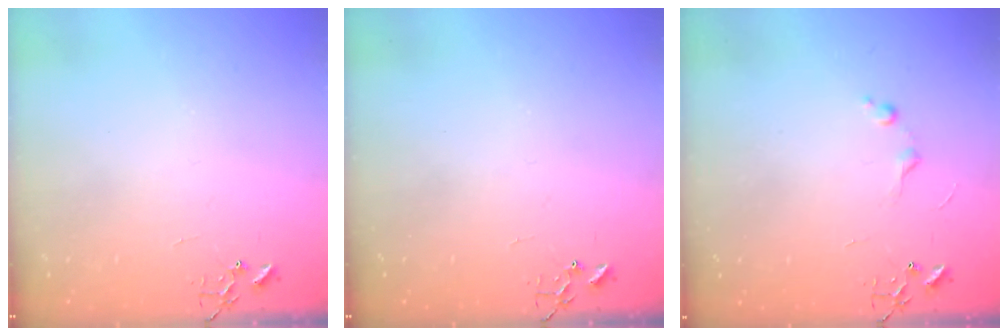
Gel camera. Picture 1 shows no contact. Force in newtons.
{"total": 0.0}
{"total": 6.8, "press": 6.7, "slide": 0.8}